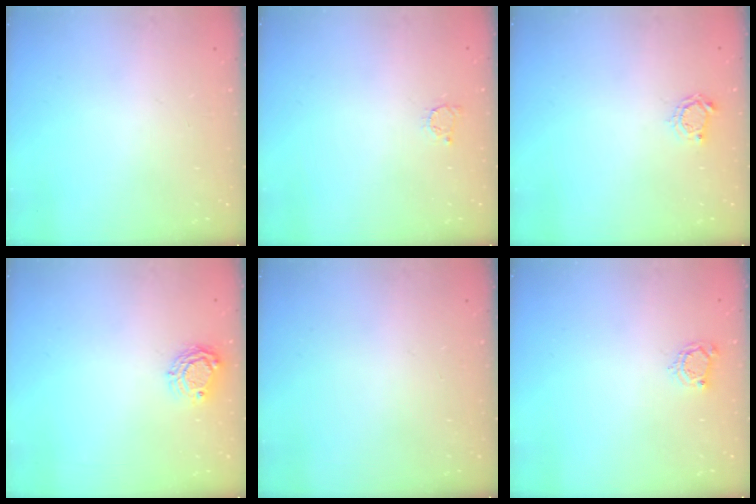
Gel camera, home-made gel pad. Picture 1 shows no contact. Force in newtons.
{"total": 2.5, "press": 2.5, "slide": 0.3}
{"total": 4.1, "press": 4.0, "slide": 0.4}
{"total": 6.7, "press": 6.6, "slide": 0.4}
{"total": 0.0}
{"total": 3.8, "press": 3.8, "slide": 0.3}